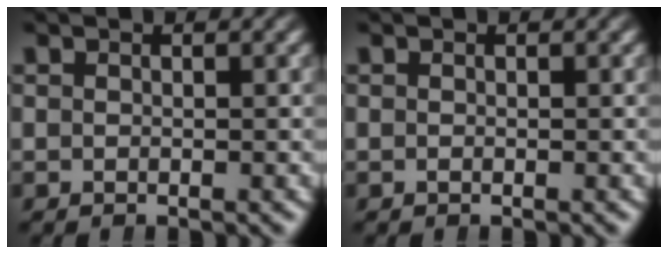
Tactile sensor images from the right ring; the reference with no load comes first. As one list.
[{"total": 0.0}]